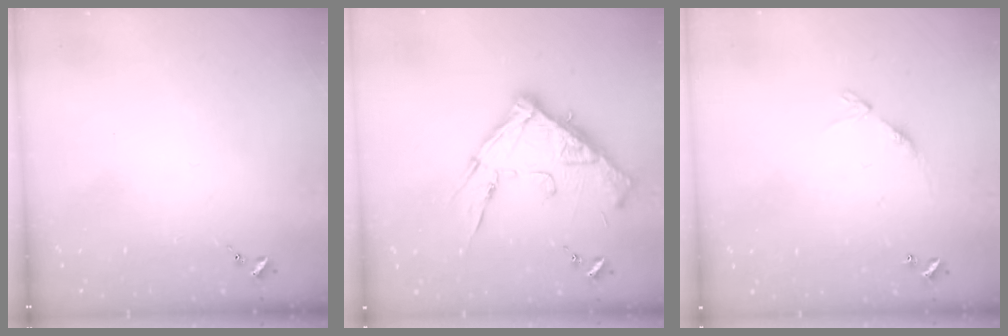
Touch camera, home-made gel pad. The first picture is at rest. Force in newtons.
{"total": 15.4, "press": 15.4, "slide": 0.4}
{"total": 8.4, "press": 8.4, "slide": 0.6}